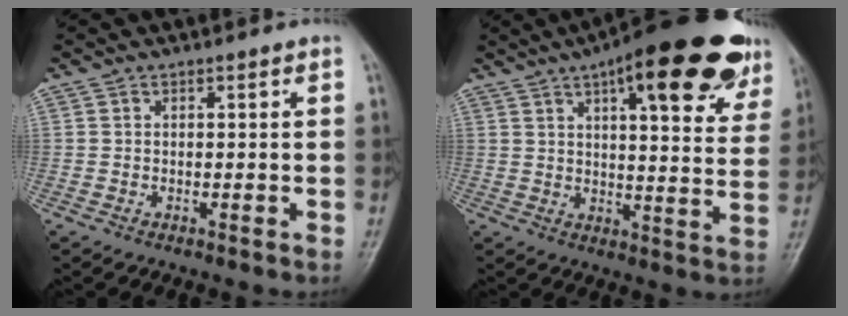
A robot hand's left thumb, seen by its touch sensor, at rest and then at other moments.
{"total": 24.4, "force": [14.2, 7.6, 18.4], "torque": [-0.222, -0.025, 0.185]}